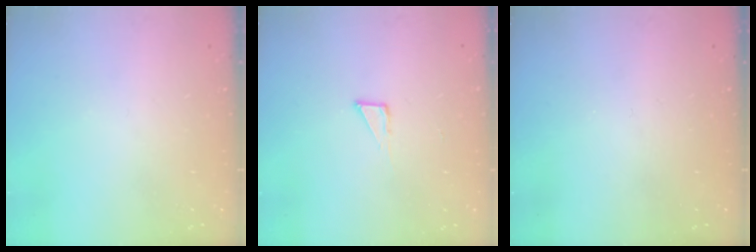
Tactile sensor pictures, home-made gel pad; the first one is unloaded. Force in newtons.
{"total": 2.8, "press": 2.8, "slide": 0.2}
{"total": 0.0}